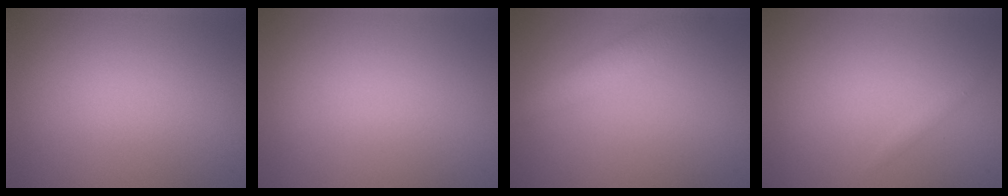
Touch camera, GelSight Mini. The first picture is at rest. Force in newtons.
{"total": 0.0}
{"total": 2.9, "press": 2.9, "slide": 0.2}
{"total": 0.5, "press": 0.5, "slide": 0.0}